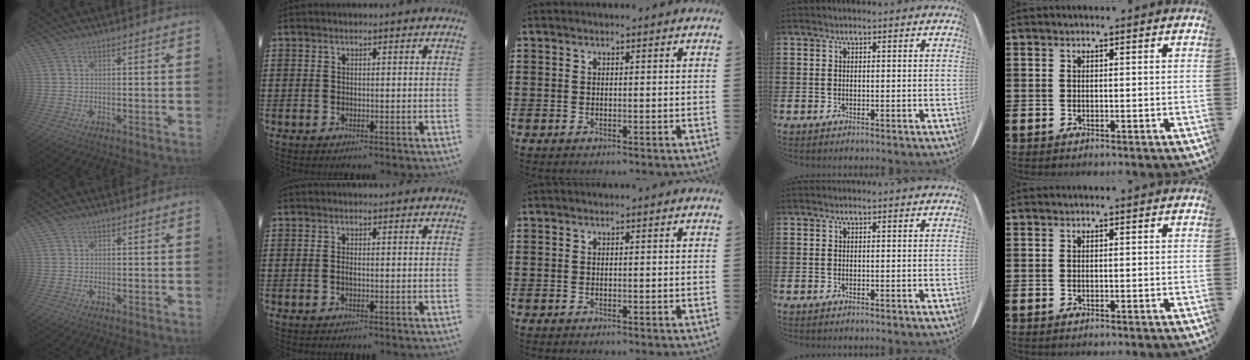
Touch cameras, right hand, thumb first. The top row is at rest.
{"thumb": {"total": 0.6, "force": [0.4, 0.4, 0.0], "torque": [-0.002, 0.001, 0.008]}, "index": {"total": 0.7, "force": [-0.3, 0.1, 0.7], "torque": [-0.013, -0.004, -0.005]}}